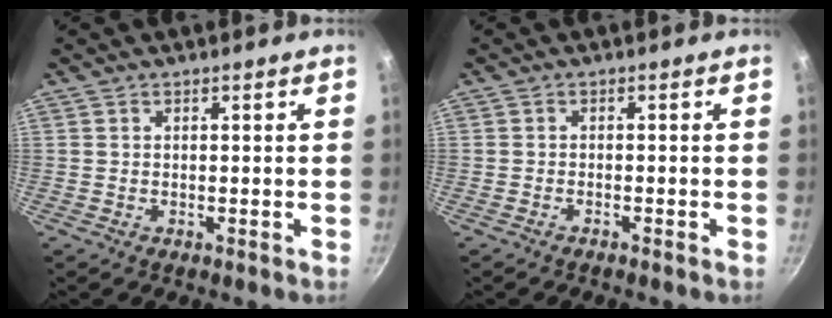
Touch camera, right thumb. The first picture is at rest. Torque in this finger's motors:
{"motor_torque": [-0.15, -0.69, -0.30, 0.26, 0.03]}